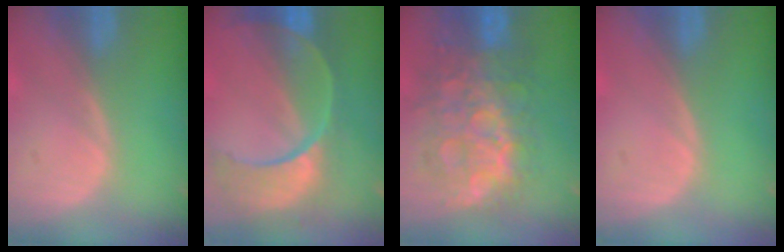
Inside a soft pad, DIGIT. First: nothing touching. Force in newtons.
{"total": 11.2, "press": 9.4, "slide": 6.1}
{"total": 12.4, "press": 12.4, "slide": 1.2}
{"total": 0.0}